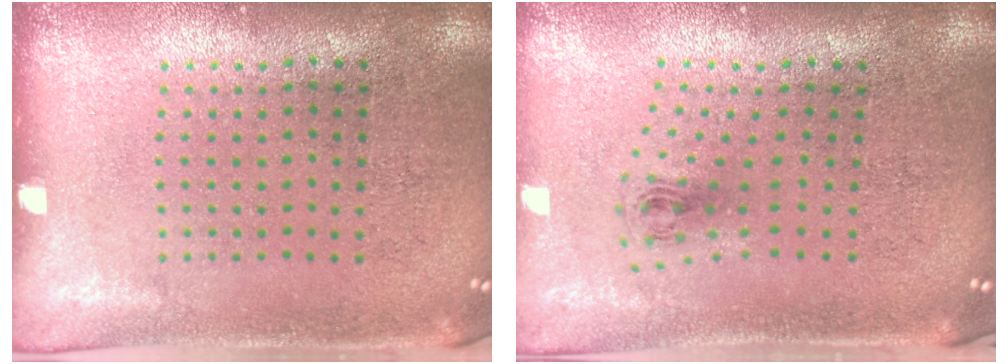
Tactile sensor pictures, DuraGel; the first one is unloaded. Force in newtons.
{"total": 0.8, "press": 0.3, "slide": 0.7}